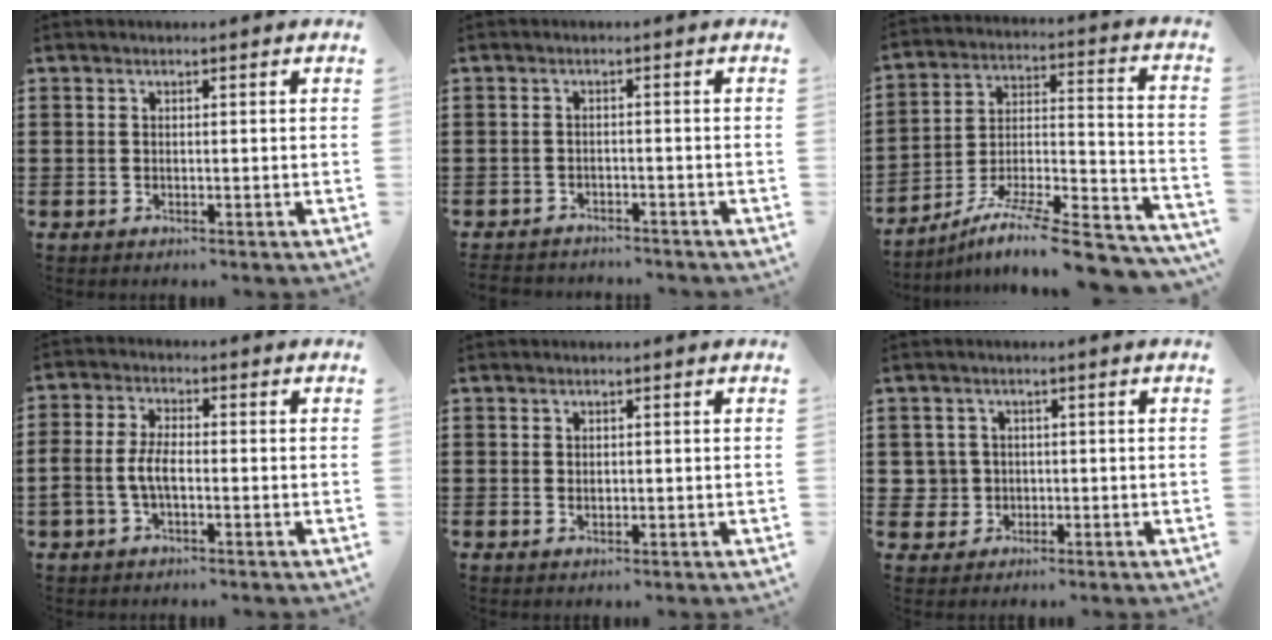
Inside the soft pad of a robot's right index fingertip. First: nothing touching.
{"total": 1.9, "force": [-1.9, 0.2, -0.3], "torque": [-0.003, -0.001, -0.043]}
{"total": 10.7, "force": [-8.7, 0.8, 6.2], "torque": [-0.094, 0.007, -0.168]}
{"total": 4.3, "force": [-1.2, 2.0, 3.6], "torque": [-0.092, -0.003, -0.030]}
{"total": 0.7, "force": [0.2, 0.5, 0.5], "torque": [-0.010, 0.003, 0.003]}
{"total": 3.1, "force": [-0.5, 3.0, 0.4], "torque": [-0.030, 0.004, -0.015]}